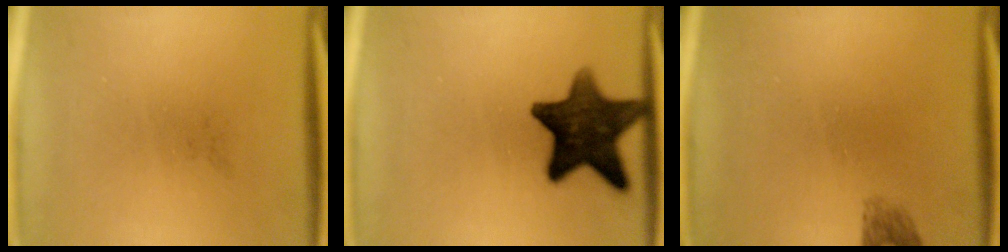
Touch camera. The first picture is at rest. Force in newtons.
{"total": 13.4}
{"total": 1.7}